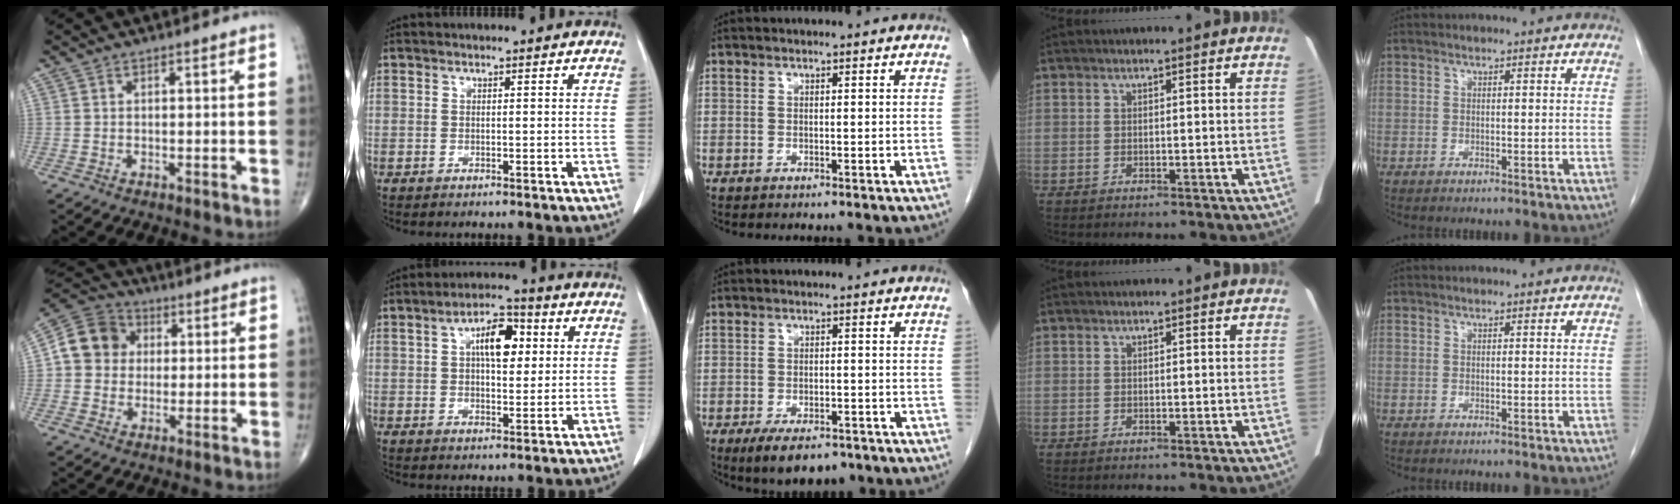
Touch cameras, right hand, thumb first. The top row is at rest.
{"thumb": {"total": 10.0, "force": [1.2, 8.9, 4.4], "torque": [-0.058, 0.016, 0.008]}, "index": {"total": 7.7, "force": [2.0, 3.4, 6.6], "torque": [-0.109, 0.019, 0.031]}, "middle": {"total": 7.3, "force": [-5.1, 3.0, 4.2], "torque": [-0.068, -0.007, -0.077]}}